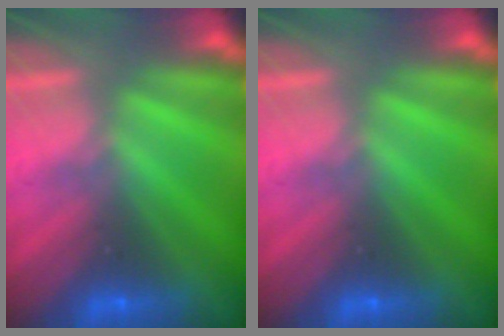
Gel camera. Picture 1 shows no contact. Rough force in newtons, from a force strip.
{"total": 0.0}